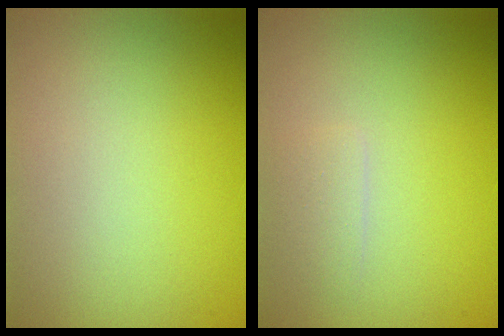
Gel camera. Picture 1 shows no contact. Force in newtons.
{"total": 1.0, "press": 1.0, "slide": 0.0}